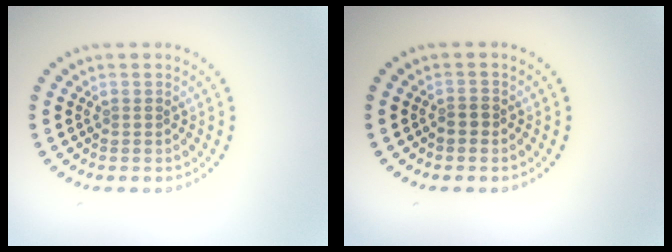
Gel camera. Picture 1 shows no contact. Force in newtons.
{"total": 1.1, "press": 0.9, "slide": 0.7}